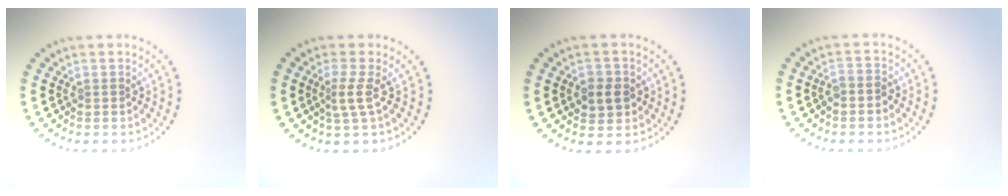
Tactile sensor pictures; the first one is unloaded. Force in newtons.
{"total": 1.9, "press": 1.3, "slide": 1.3}
{"total": 2.5, "press": 2.5, "slide": 0.5}
{"total": 1.1, "press": 0.9, "slide": 0.7}